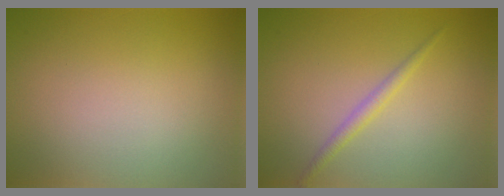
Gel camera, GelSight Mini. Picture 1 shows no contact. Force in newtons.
{"total": 1.4, "press": 1.4, "slide": 0.0}